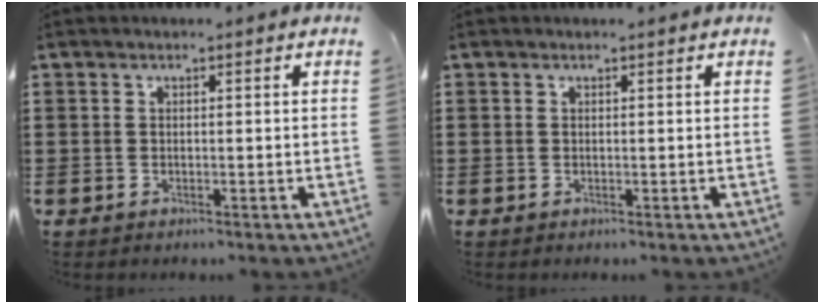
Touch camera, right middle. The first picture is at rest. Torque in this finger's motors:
{"motor_torque": [0.00, 0.00, 0.00, 0.00]}